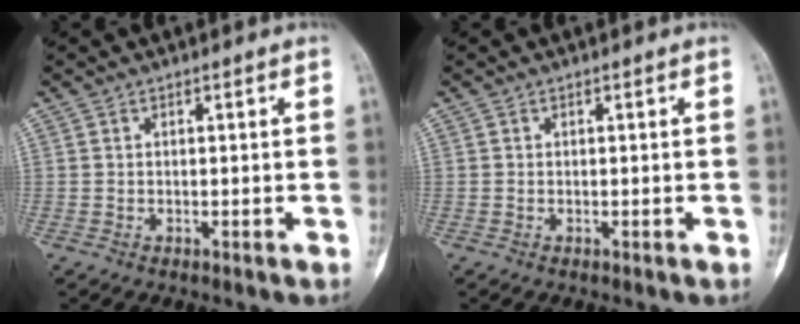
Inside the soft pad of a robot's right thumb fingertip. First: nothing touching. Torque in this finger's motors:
{"motor_torque": [0.05, -0.05, 0.02, -0.01, -0.01]}